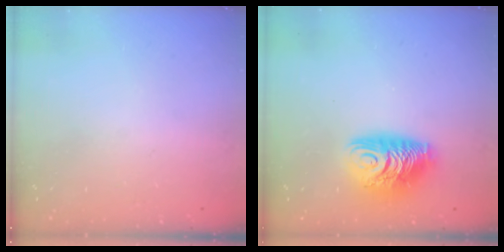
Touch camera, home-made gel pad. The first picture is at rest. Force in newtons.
{"total": 10.7, "press": 10.7, "slide": 0.9}